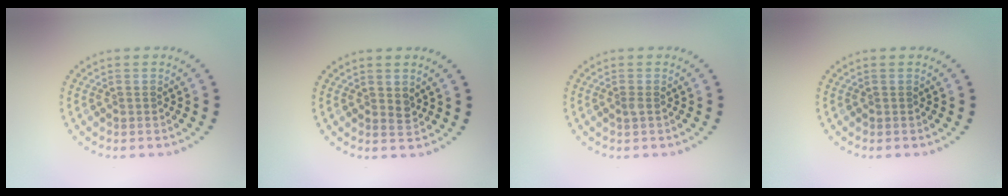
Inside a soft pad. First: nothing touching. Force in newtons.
{"total": 1.1, "press": 1.0, "slide": 0.3}
{"total": 0.6, "press": 0.5, "slide": 0.2}
{"total": 0.0}